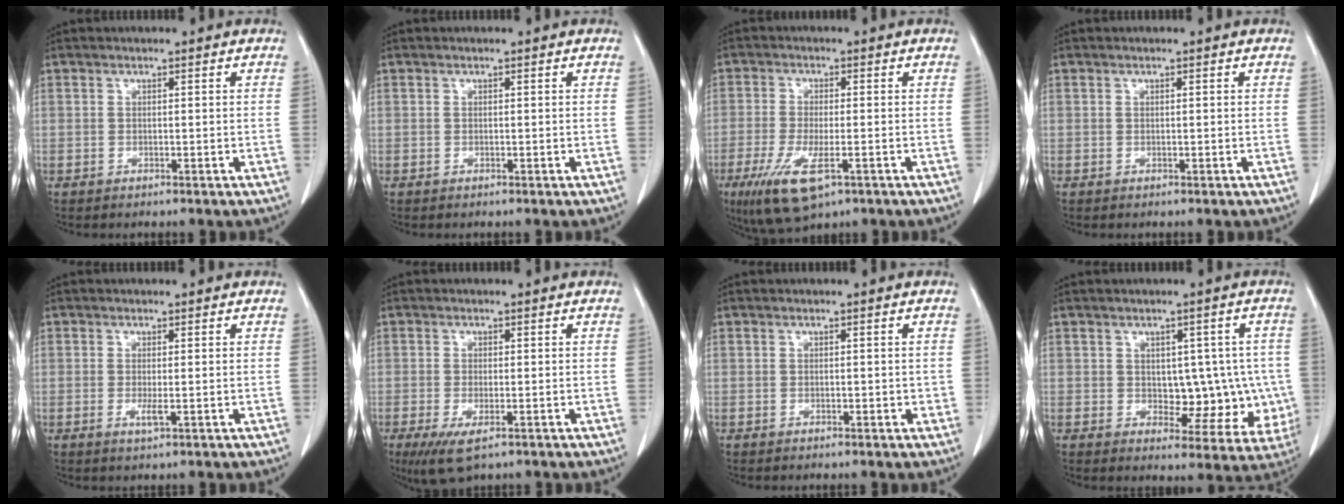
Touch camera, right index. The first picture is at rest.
{"total": 0.0}
{"total": 9.4, "force": [-4.6, 2.7, 7.7], "torque": [-0.149, -0.025, -0.073]}
{"total": 0.0}
{"total": 1.8, "force": [-0.4, 0.2, 1.8], "torque": [-0.034, -0.007, -0.007]}
{"total": 5.1, "force": [-2.8, 1.6, 4.0], "torque": [-0.072, -0.015, -0.040]}
{"total": 1.2, "force": [-0.2, 0.6, 1.0], "torque": [-0.013, 0.001, -0.001]}
{"total": 9.2, "force": [-0.2, 5.6, 7.3], "torque": [-0.066, 0.016, 0.012]}